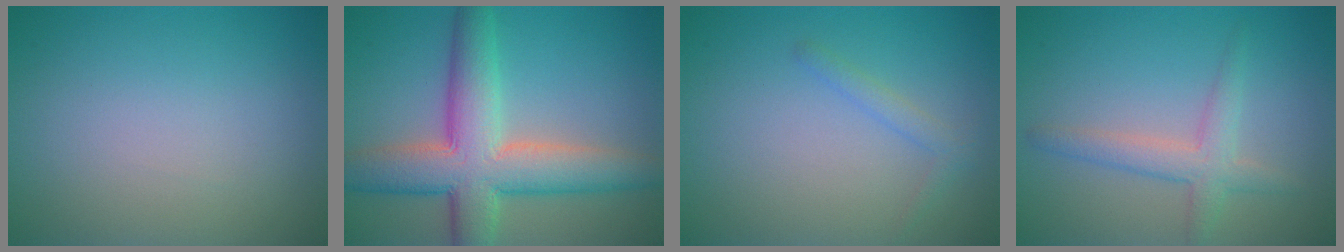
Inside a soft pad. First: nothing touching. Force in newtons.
{"total": 8.9, "press": 8.9, "slide": 0.2}
{"total": 1.2, "press": 1.2, "slide": 0.1}
{"total": 1.9, "press": 1.8, "slide": 0.3}